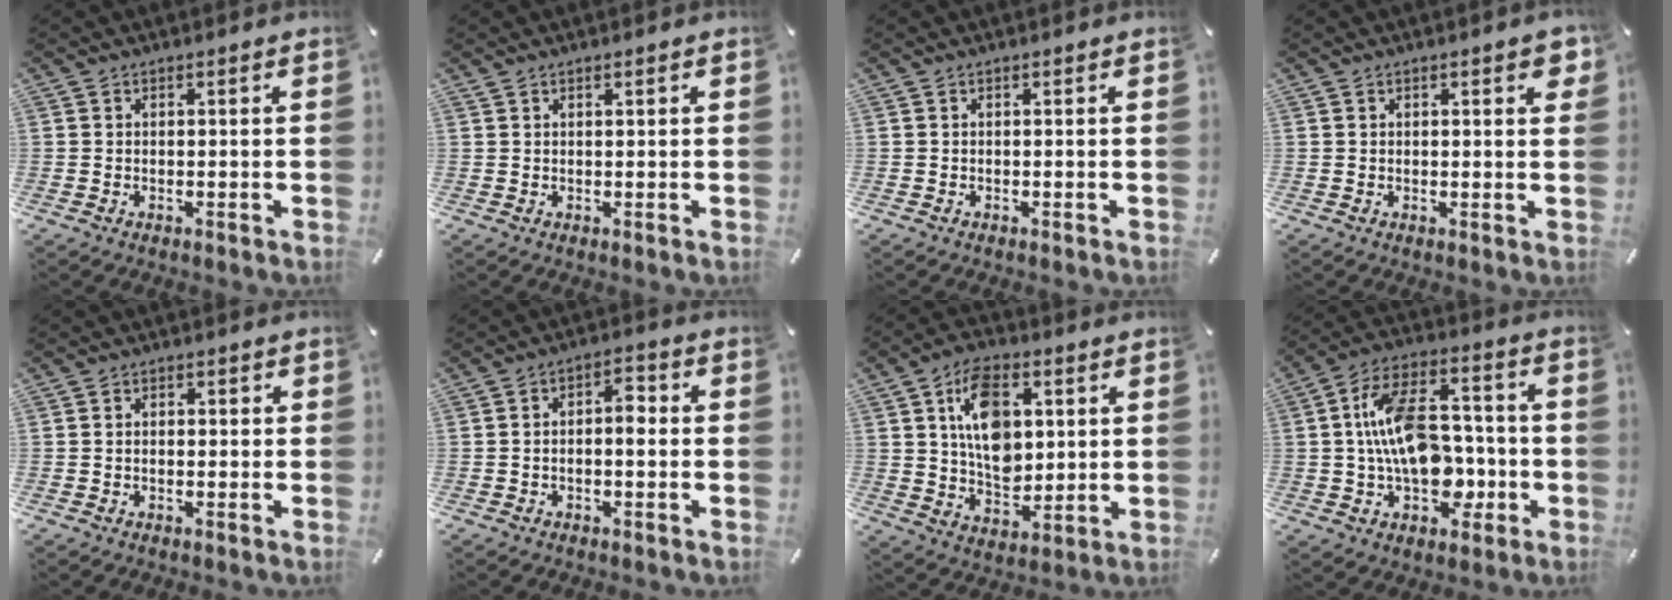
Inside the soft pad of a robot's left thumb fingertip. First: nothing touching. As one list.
[{"total": 0.9, "force": [0.5, 0.2, 0.6], "torque": [-0.012, 0.000, 0.009]}, {"total": 0.0}, {"total": 2.5, "force": [1.1, 1.2, 1.9], "torque": [-0.023, -0.001, 0.015]}, {"total": 1.7, "force": [-0.4, 1.2, 1.0], "torque": [-0.020, 0.006, -0.010]}, {"total": 4.7, "force": [-0.9, 2.7, 3.8], "torque": [-0.052, 0.010, -0.022]}, {"total": 13.7, "force": [3.4, 9.4, 9.3], "torque": [-0.146, 0.007, 0.062]}, {"total": 17.4, "force": [-1.3, 11.6, 13.0], "torque": [-0.243, 0.016, -0.024]}]